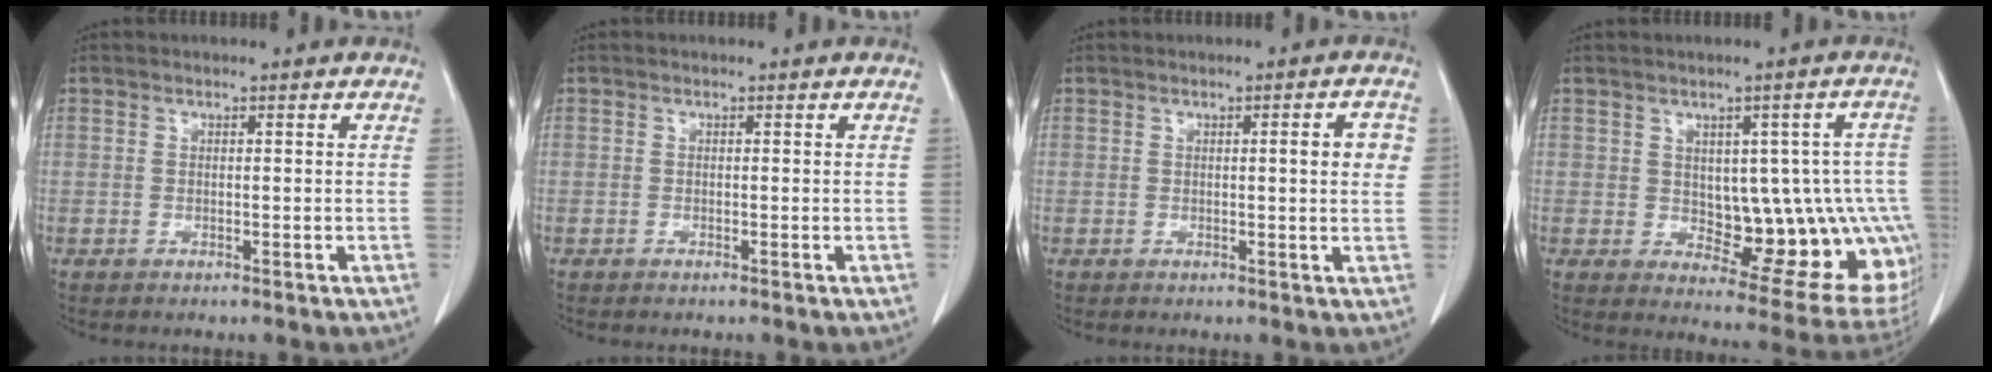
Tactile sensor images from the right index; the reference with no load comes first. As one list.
[{"total": 0.0}, {"total": 3.5, "force": [0.7, 0.5, 3.3], "torque": [-0.040, 0.003, 0.006]}, {"total": 15.1, "force": [-0.9, 6.5, 13.6], "torque": [-0.118, 0.019, 0.010]}]